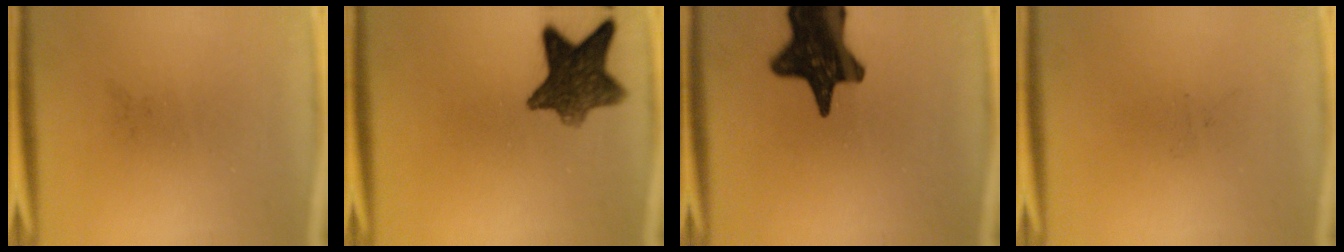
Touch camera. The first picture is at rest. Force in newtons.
{"total": 10.5}
{"total": 17.7}
{"total": 0.0}